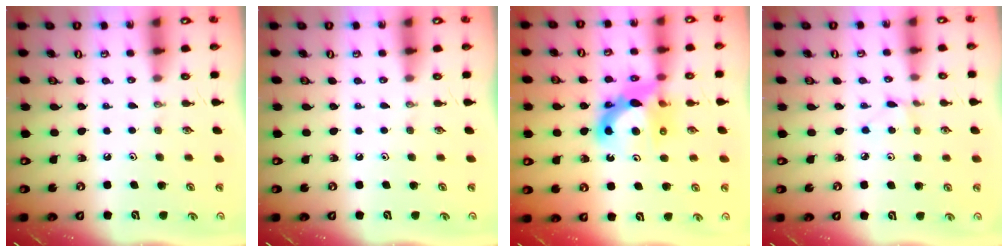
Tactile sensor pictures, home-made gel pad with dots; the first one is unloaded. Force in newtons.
{"total": 0.0}
{"total": 11.5, "press": 11.4, "slide": 1.0}
{"total": 1.5, "press": 1.5, "slide": 0.2}